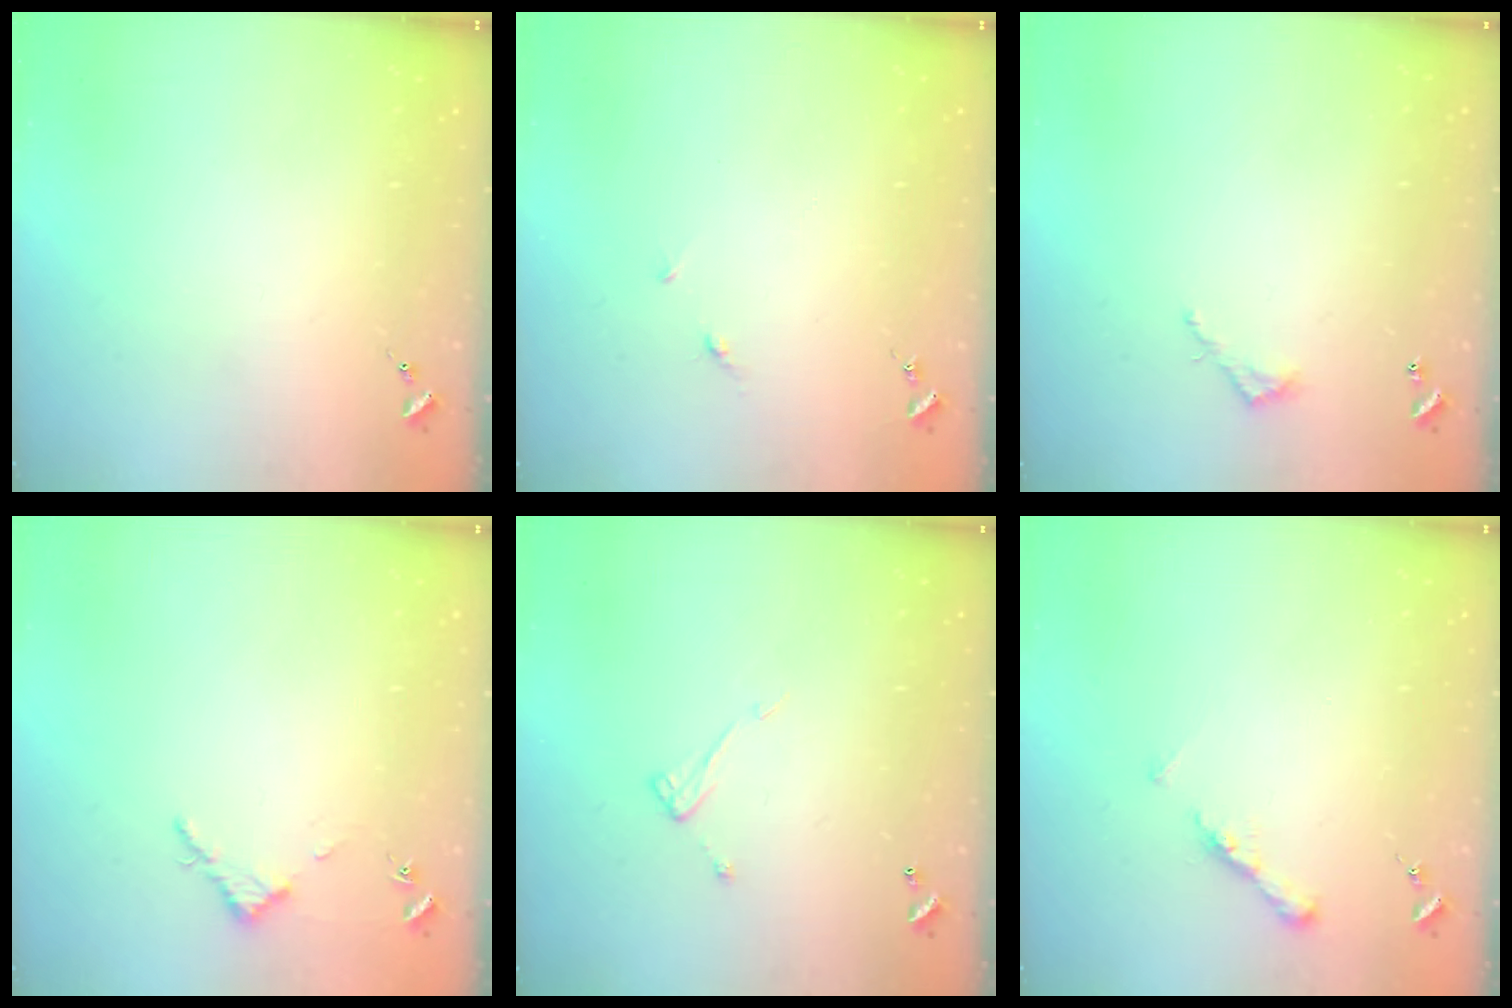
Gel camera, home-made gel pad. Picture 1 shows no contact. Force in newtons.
{"total": 3.4, "press": 3.4, "slide": 0.4}
{"total": 3.9, "press": 3.9, "slide": 0.3}
{"total": 2.8, "press": 2.8, "slide": 0.3}
{"total": 7.3, "press": 7.3, "slide": 0.5}
{"total": 6.8, "press": 6.7, "slide": 0.6}